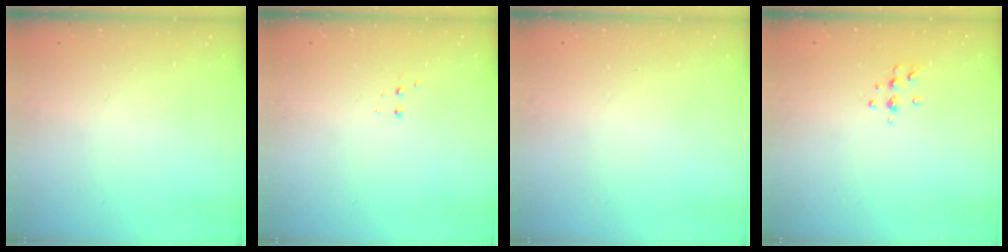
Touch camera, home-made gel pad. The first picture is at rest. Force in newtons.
{"total": 2.8, "press": 2.7, "slide": 0.5}
{"total": 0.0}
{"total": 5.7, "press": 5.5, "slide": 1.3}